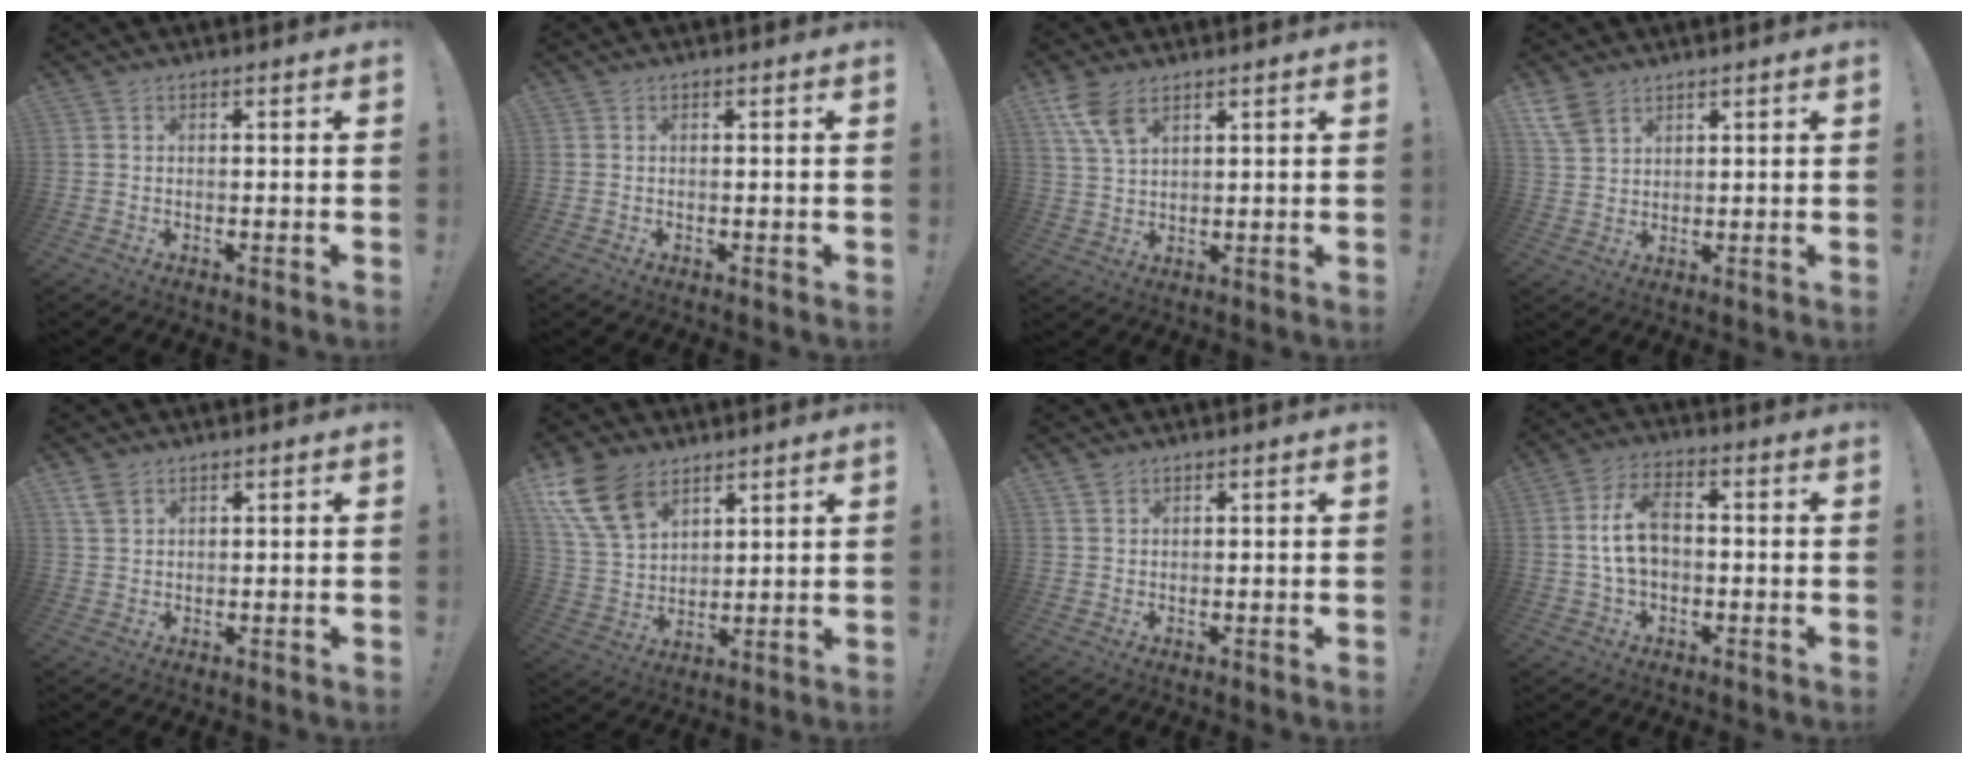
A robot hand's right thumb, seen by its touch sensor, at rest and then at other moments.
{"total": 0.0}
{"total": 7.7, "force": [4.8, 3.4, 4.9], "torque": [-0.096, -0.017, 0.094]}
{"total": 5.1, "force": [3.4, 3.0, 2.4], "torque": [-0.042, -0.012, 0.069]}
{"total": 2.7, "force": [1.9, 1.4, 1.3], "torque": [-0.025, -0.006, 0.037]}
{"total": 14.2, "force": [8.6, 8.7, 7.3], "torque": [-0.151, -0.046, 0.164]}
{"total": 0.7, "force": [0.7, 0.1, -0.3], "torque": [0.011, -0.005, 0.012]}
{"total": 9.9, "force": [0.0, 6.3, 7.7], "torque": [-0.144, 0.014, 0.002]}